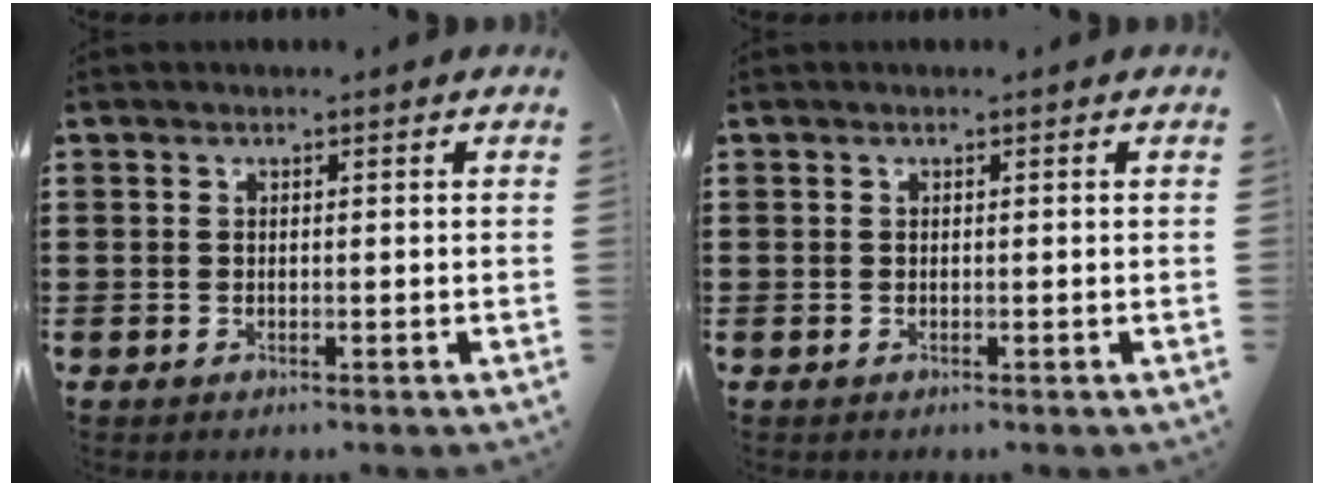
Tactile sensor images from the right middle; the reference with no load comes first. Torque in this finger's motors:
{"motor_torque": [0.47, 0.56, -0.03, 0.01]}